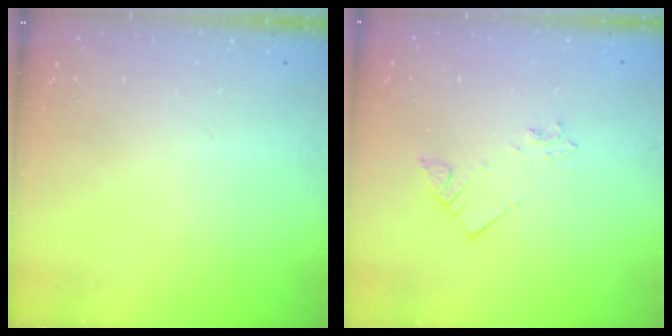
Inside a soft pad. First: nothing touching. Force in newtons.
{"total": 2.1, "press": 2.1, "slide": 0.4}